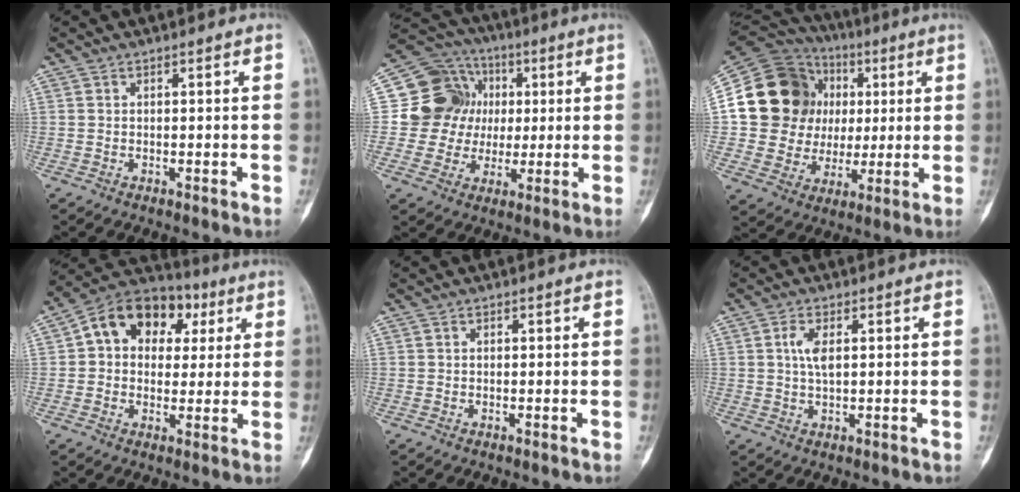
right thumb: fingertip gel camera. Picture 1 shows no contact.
{"total": 13.0, "force": [1.3, 12.4, 3.6], "torque": [-0.014, 0.020, 0.024]}
{"total": 20.0, "force": [3.5, 17.2, 9.6], "torque": [-0.137, 0.032, 0.076]}
{"total": 14.7, "force": [3.8, 11.0, 9.0], "torque": [-0.098, 0.025, 0.051]}
{"total": 0.0}
{"total": 3.6, "force": [0.7, 1.3, 3.2], "torque": [-0.068, -0.002, 0.013]}